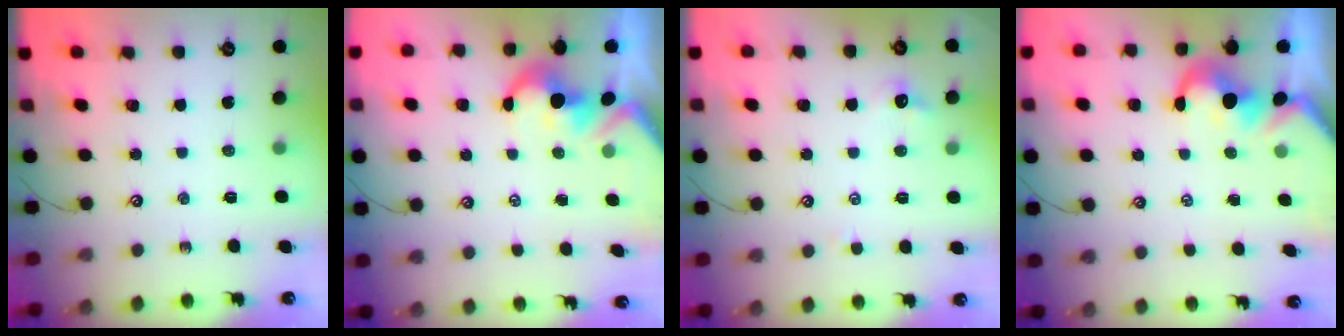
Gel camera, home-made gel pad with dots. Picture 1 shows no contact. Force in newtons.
{"total": 1.8, "press": 1.5, "slide": 1.0}
{"total": 0.9, "press": 0.6, "slide": 0.6}
{"total": 1.4, "press": 1.0, "slide": 0.9}